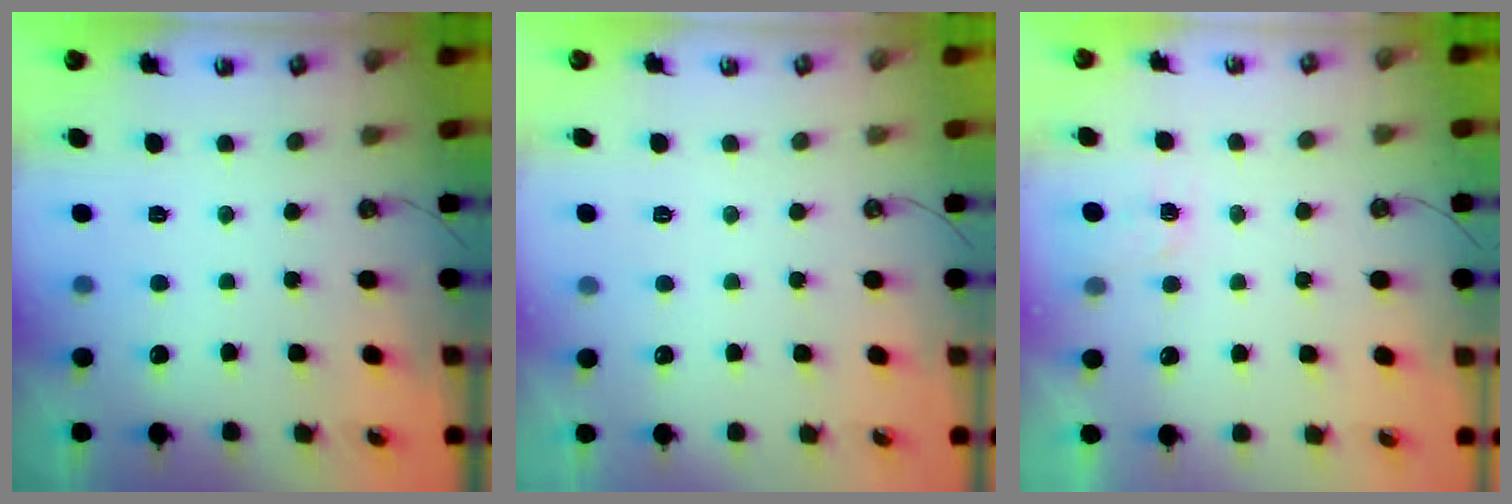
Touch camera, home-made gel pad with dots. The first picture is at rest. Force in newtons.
{"total": 0.5, "press": 0.5, "slide": 0.2}
{"total": 2.7, "press": 2.6, "slide": 0.4}